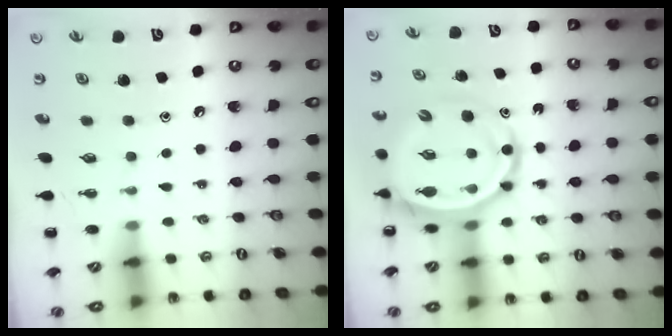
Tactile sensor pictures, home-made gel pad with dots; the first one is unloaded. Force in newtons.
{"total": 10.3, "press": 9.9, "slide": 2.8}